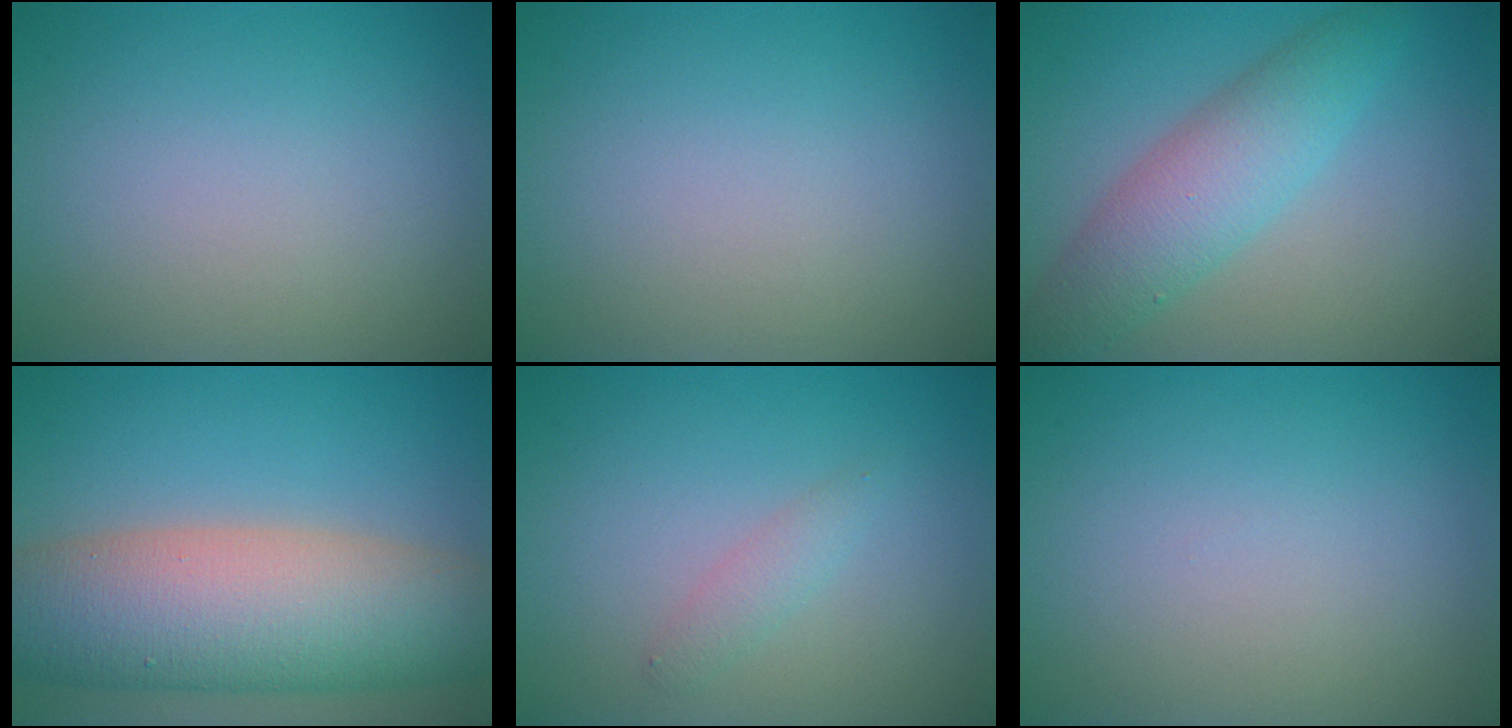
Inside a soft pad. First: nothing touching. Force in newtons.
{"total": 0.0}
{"total": 5.2, "press": 5.2, "slide": 0.2}
{"total": 11.6, "press": 11.6, "slide": 0.6}
{"total": 1.3, "press": 1.3, "slide": 0.0}
{"total": 0.0}